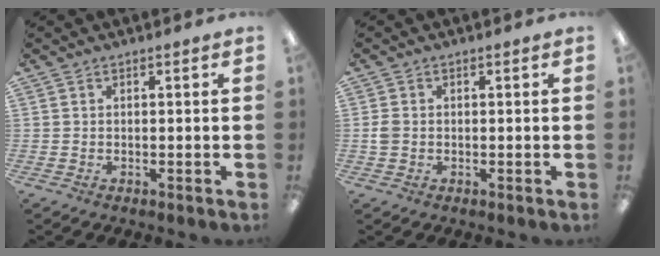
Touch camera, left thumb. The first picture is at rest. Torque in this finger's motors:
{"motor_torque": [-0.16, 0.16, 0.21, -0.24, 0.03]}